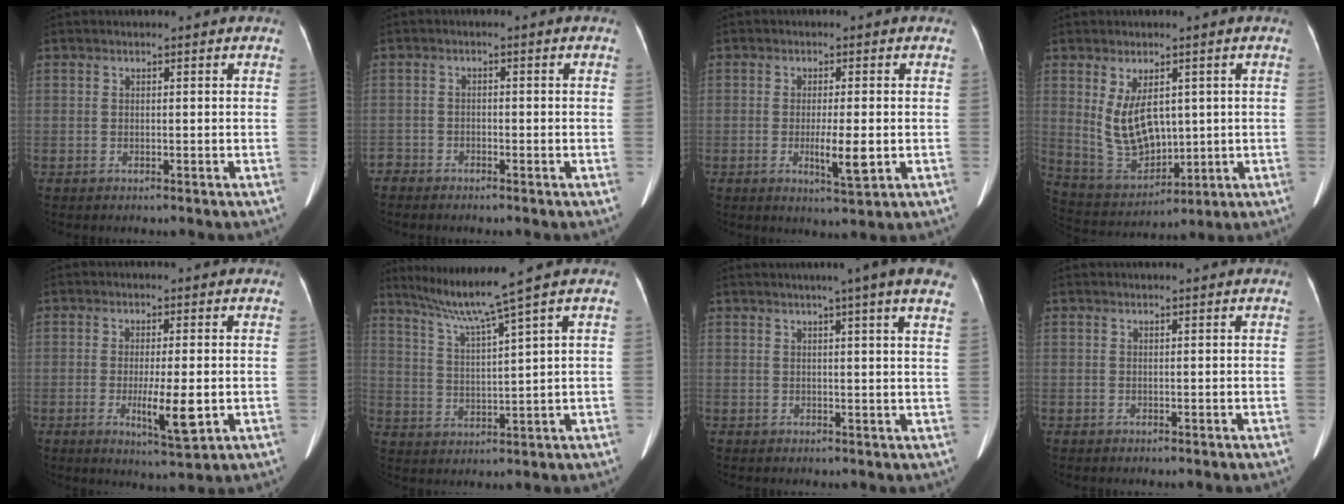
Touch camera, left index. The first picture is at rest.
{"total": 1.9, "force": [-1.8, 0.6, 0.2], "torque": [0.002, 0.001, -0.030]}
{"total": 4.9, "force": [-1.0, 0.7, 4.7], "torque": [-0.085, -0.008, -0.014]}
{"total": 8.9, "force": [1.6, 4.9, 7.3], "torque": [-0.149, -0.007, 0.053]}
{"total": 6.4, "force": [-1.3, 1.0, 6.2], "torque": [-0.107, -0.013, -0.019]}
{"total": 8.0, "force": [6.1, -2.6, 4.4], "torque": [-0.084, -0.005, 0.118]}
{"total": 11.1, "force": [8.2, -0.5, 7.4], "torque": [-0.093, 0.011, 0.076]}
{"total": 1.1, "force": [1.0, 0.0, 0.4], "torque": [-0.005, 0.020, 0.019]}